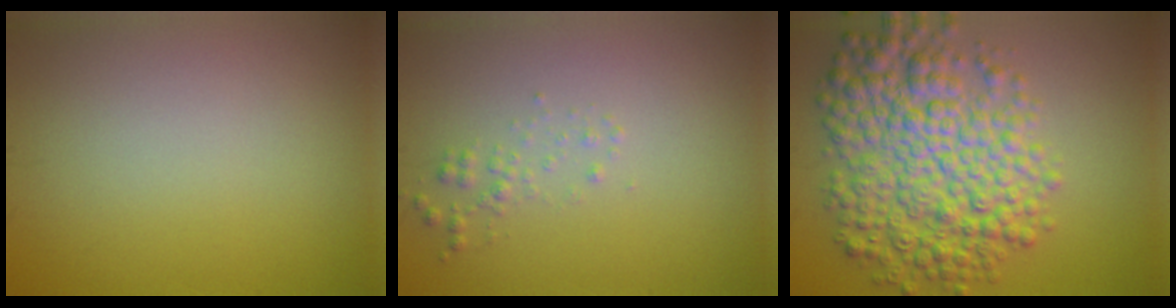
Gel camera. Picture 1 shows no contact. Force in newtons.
{"total": 1.1, "press": 1.1, "slide": 0.0}
{"total": 9.1, "press": 9.1, "slide": 0.1}